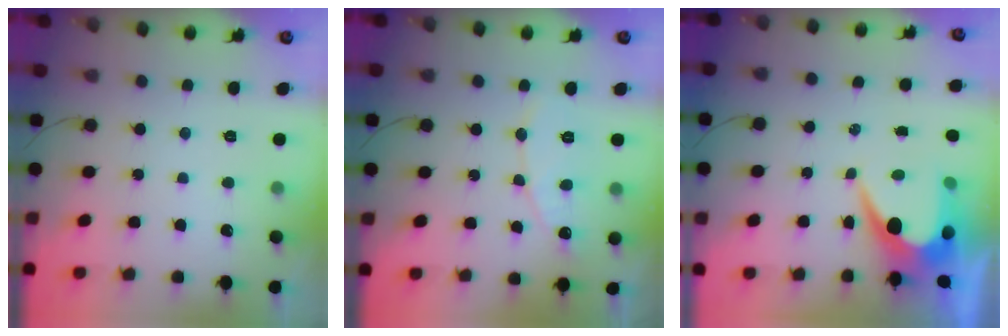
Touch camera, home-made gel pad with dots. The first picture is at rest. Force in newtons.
{"total": 7.1, "press": 7.1, "slide": 0.6}
{"total": 7.2, "press": 7.1, "slide": 0.5}